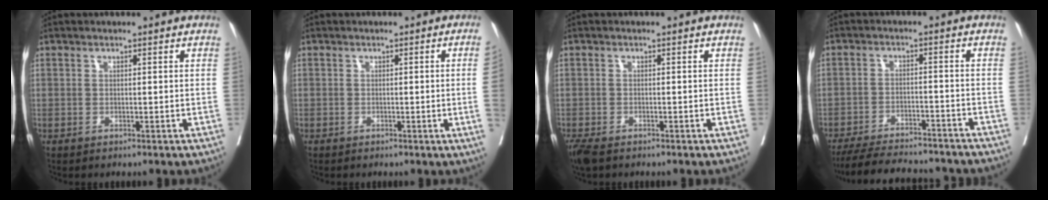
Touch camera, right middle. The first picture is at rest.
{"total": 3.2, "force": [-0.4, -1.2, 3.0], "torque": [-0.039, -0.005, -0.002]}
{"total": 3.9, "force": [-2.9, 1.5, 2.1], "torque": [-0.046, -0.012, -0.052]}
{"total": 17.1, "force": [-15.5, 3.1, 6.5], "torque": [-0.128, -0.016, -0.215]}